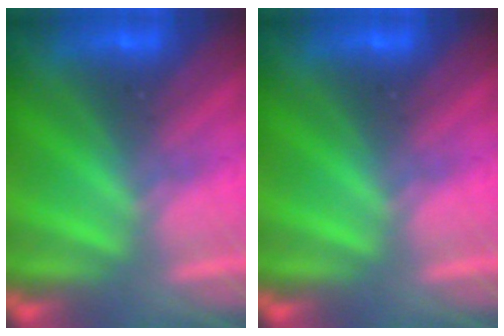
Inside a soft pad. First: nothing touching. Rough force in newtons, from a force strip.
{"total": 0.0}